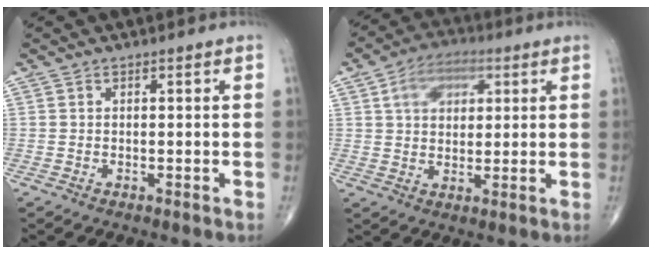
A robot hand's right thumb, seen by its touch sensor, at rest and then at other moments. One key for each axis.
{"total": 9.2, "fx": 3.3, "fy": 6.0, "fz": 6.1, "tx": -0.077, "ty": 0.003, "tz": 0.050}